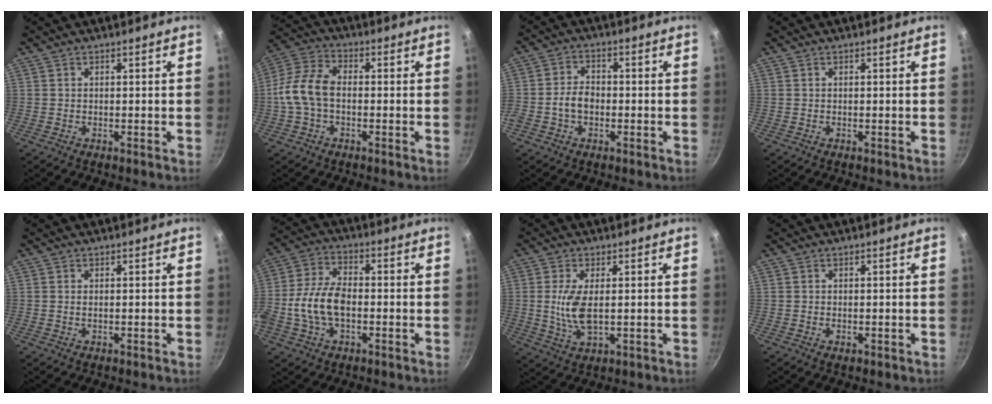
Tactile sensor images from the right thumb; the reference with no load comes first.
{"total": 9.4, "force": [-1.1, 5.9, 7.3], "torque": [-0.141, 0.032, -0.037]}
{"total": 4.9, "force": [-1.4, 3.5, 3.2], "torque": [-0.047, 0.023, -0.031]}
{"total": 0.0}
{"total": 0.6, "force": [0.1, 0.2, 0.5], "torque": [-0.011, 0.000, 0.000]}
{"total": 11.2, "force": [-1.9, 6.7, 8.7], "torque": [-0.167, 0.029, -0.047]}
{"total": 7.1, "force": [0.4, 3.0, 6.4], "torque": [-0.132, -0.007, 0.010]}
{"total": 0.9, "force": [-0.2, 0.5, 0.7], "torque": [-0.009, -0.001, -0.004]}